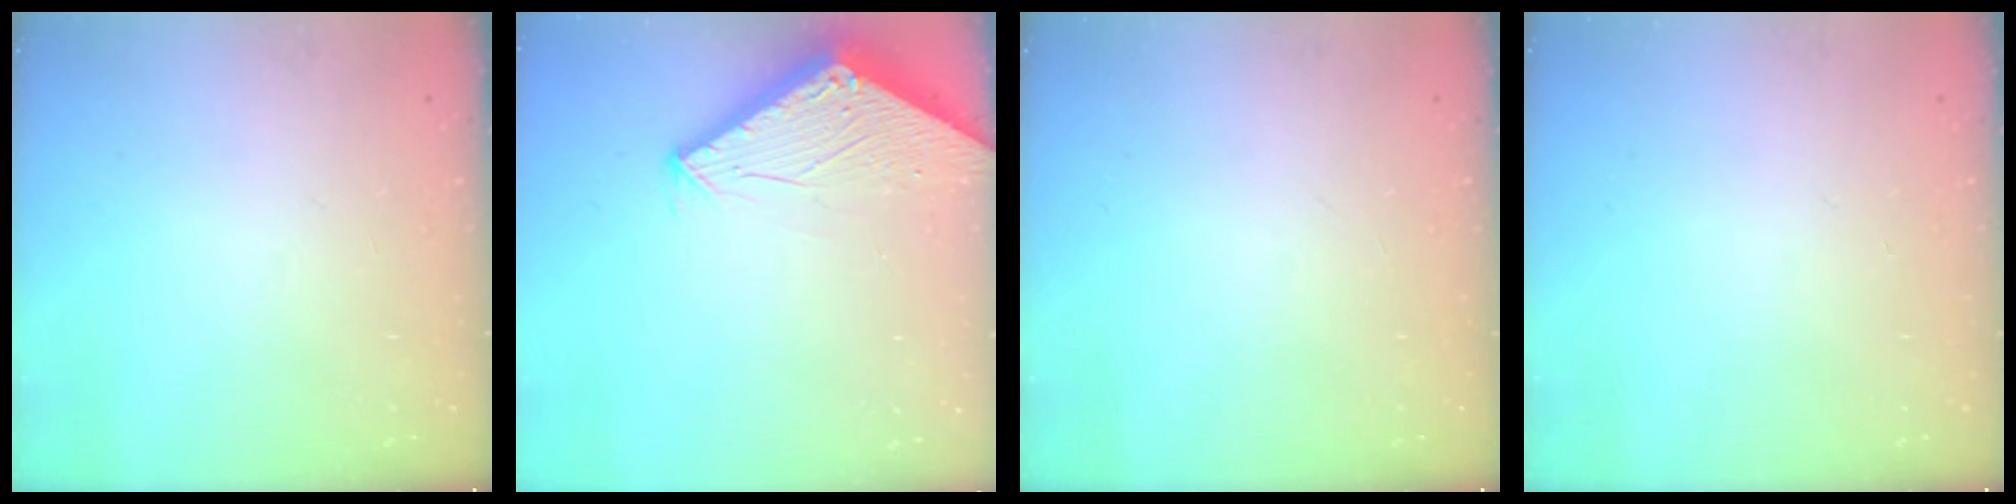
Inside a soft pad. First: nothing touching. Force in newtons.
{"total": 2.9, "press": 2.9, "slide": 0.2}
{"total": 0.0}
{"total": 0.0}